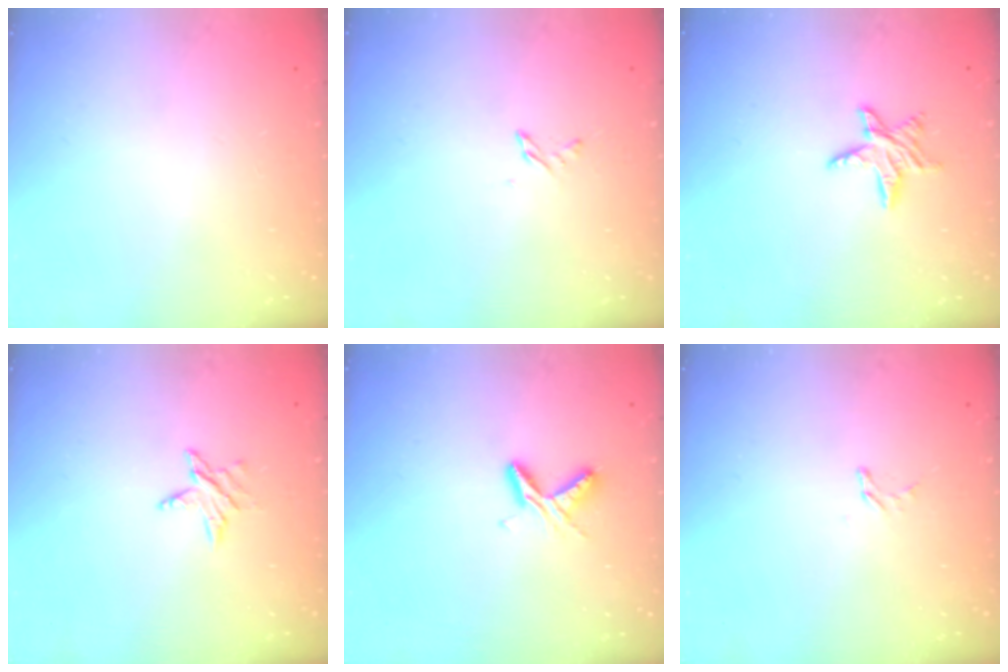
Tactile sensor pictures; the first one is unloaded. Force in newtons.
{"total": 2.6, "press": 2.6, "slide": 0.3}
{"total": 6.7, "press": 6.7, "slide": 0.3}
{"total": 4.4, "press": 4.3, "slide": 0.5}
{"total": 5.8, "press": 5.8, "slide": 0.5}
{"total": 2.4, "press": 2.4, "slide": 0.2}